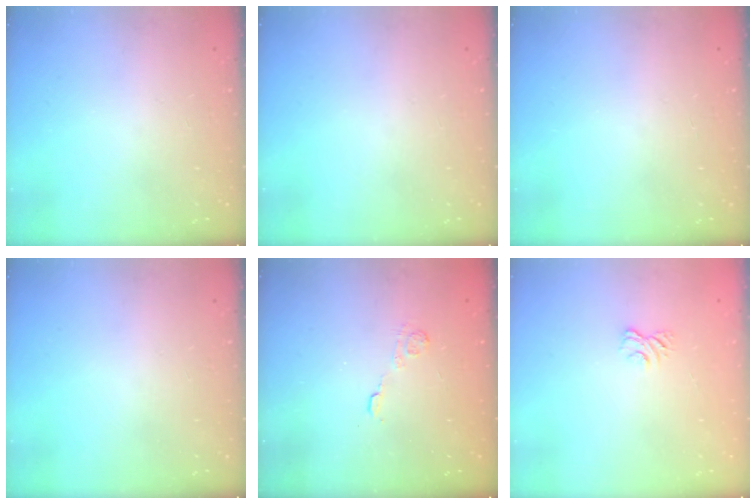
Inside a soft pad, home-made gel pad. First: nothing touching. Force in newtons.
{"total": 0.0}
{"total": 0.0}
{"total": 0.0}
{"total": 2.7, "press": 2.3, "slide": 1.4}
{"total": 2.8, "press": 2.5, "slide": 1.3}